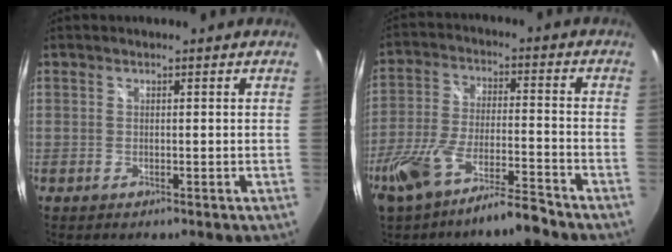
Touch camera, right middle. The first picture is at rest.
{"total": 12.0, "force": [-9.2, 2.0, 7.4], "torque": [-0.160, -0.016, -0.163]}